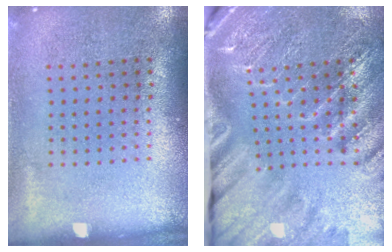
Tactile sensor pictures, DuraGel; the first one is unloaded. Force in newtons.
{"total": 3.1, "press": 3.0, "slide": 0.7}